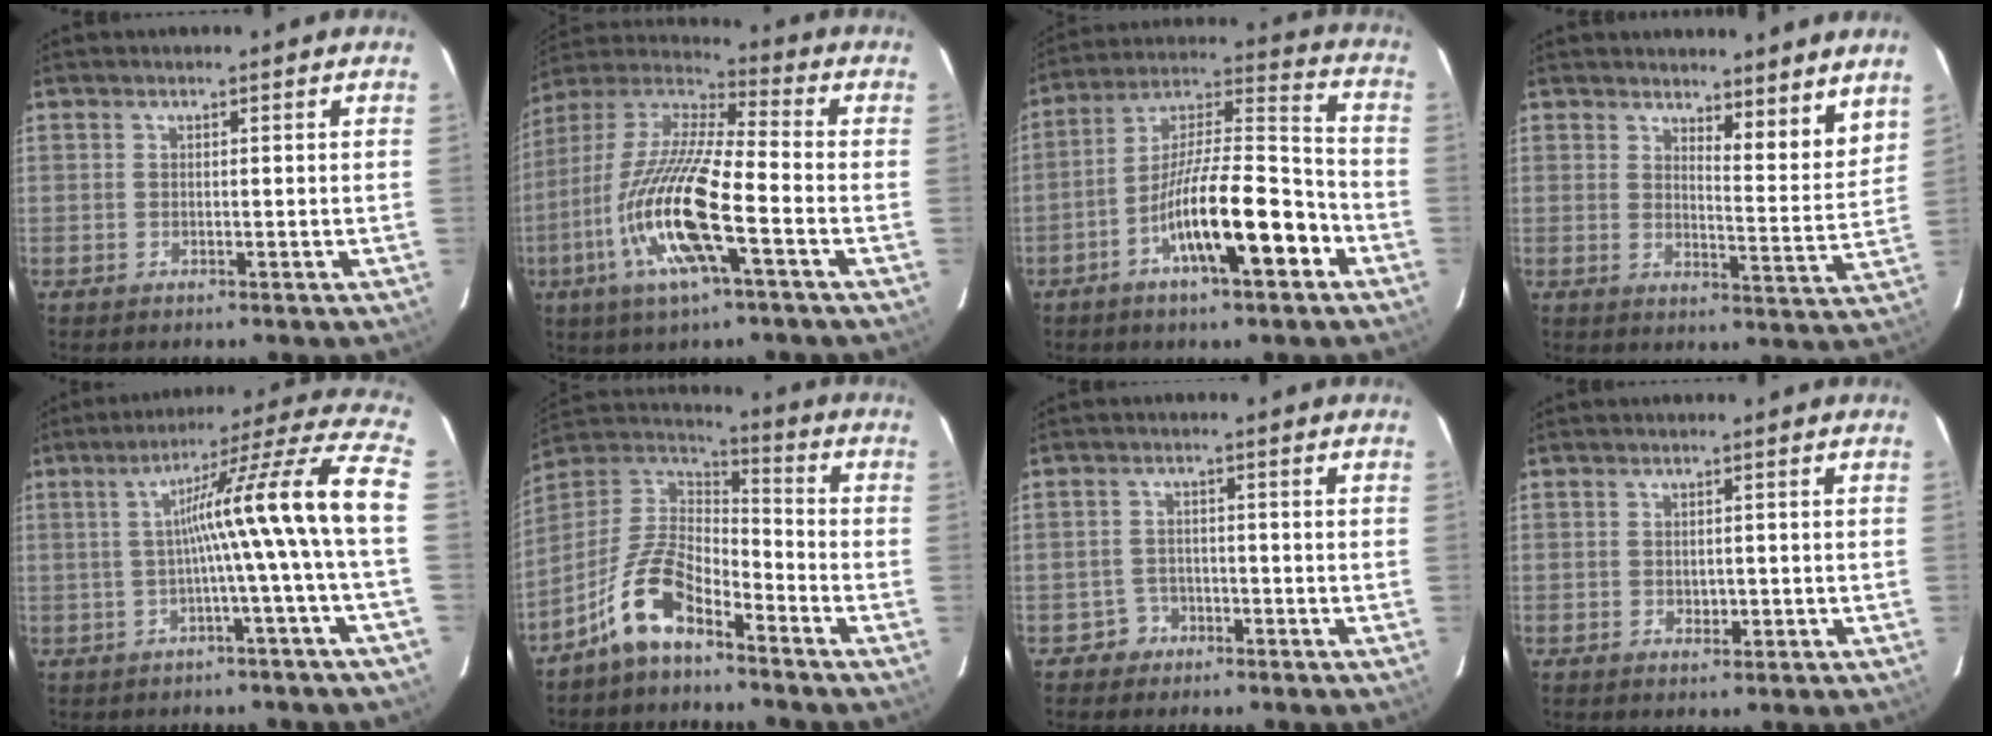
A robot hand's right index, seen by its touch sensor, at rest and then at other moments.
{"total": 17.9, "force": [-5.8, 2.6, 16.7], "torque": [-0.353, -0.011, -0.110]}
{"total": 15.9, "force": [-6.9, 2.7, 14.1], "torque": [-0.249, 0.006, -0.114]}
{"total": 7.4, "force": [6.5, 1.6, 3.2], "torque": [-0.034, -0.024, 0.082]}
{"total": 14.3, "force": [-0.9, -2.5, 14.0], "torque": [-0.187, 0.026, -0.019]}
{"total": 10.6, "force": [-7.2, 4.1, 6.6], "torque": [-0.151, 0.023, -0.143]}
{"total": 2.5, "force": [-1.6, 1.9, -0.4], "torque": [0.009, 0.011, -0.032]}
{"total": 1.3, "force": [-0.2, 1.0, 0.9], "torque": [-0.014, 0.000, 0.002]}